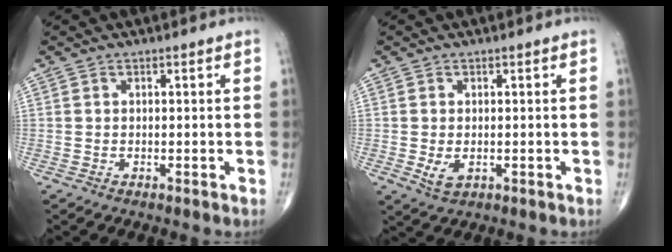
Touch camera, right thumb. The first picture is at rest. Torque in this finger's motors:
{"motor_torque": [-0.13, 0.08, 0.09, 0.09, 0.07]}